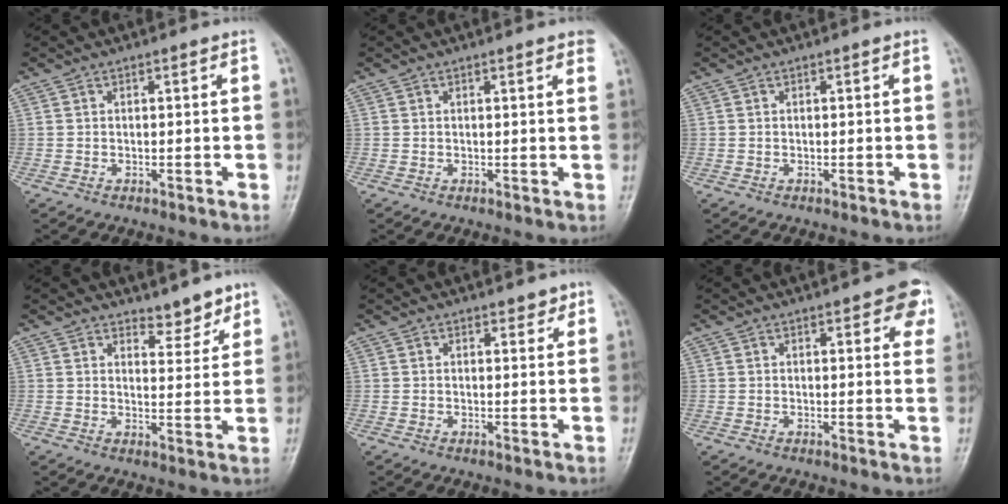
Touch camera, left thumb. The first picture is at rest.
{"total": 2.5, "force": [1.7, 0.4, 1.7], "torque": [-0.014, 0.000, 0.014]}
{"total": 0.0}
{"total": 4.5, "force": [3.8, 2.0, 1.4], "torque": [0.008, -0.030, 0.056]}
{"total": 1.9, "force": [1.4, 1.0, 0.7], "torque": [0.006, -0.007, 0.014]}
{"total": 6.2, "force": [3.1, 2.6, 4.6], "torque": [-0.024, -0.007, 0.028]}